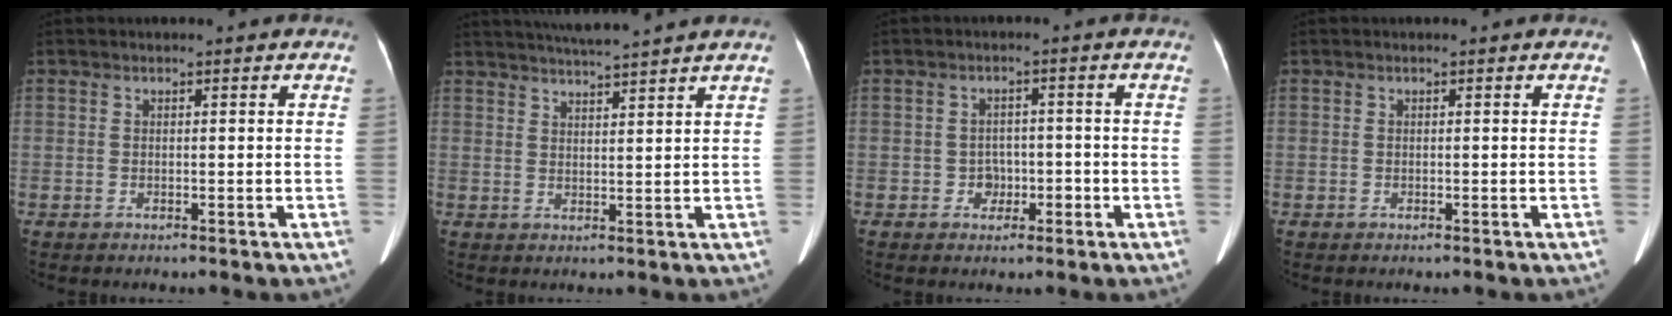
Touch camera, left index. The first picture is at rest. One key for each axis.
{"total": 7.5, "fx": 6.8, "fy": -1.4, "fz": 2.8, "tx": -0.048, "ty": 0.013, "tz": 0.103}
{"total": 2.8, "fx": -1.1, "fy": 2.3, "fz": 1.0, "tx": -0.011, "ty": 0.010, "tz": -0.013}
{"total": 0.0}